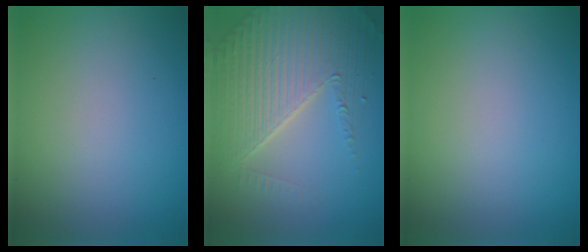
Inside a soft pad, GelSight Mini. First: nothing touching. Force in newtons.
{"total": 7.2, "press": 5.2, "slide": 5.1}
{"total": 0.0}